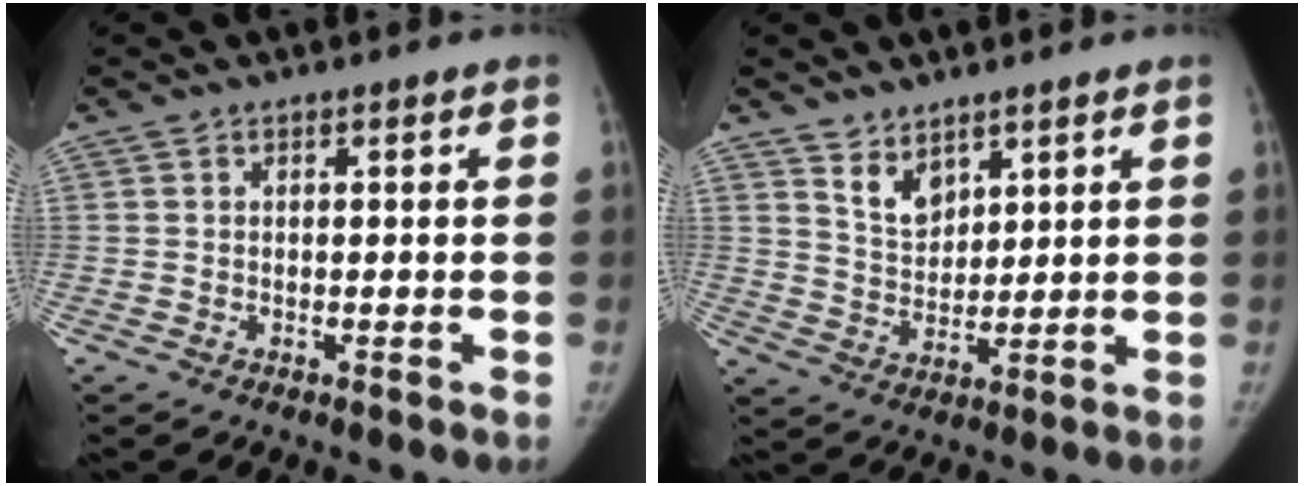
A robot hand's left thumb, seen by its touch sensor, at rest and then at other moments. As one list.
[{"total": 5.5, "force": [3.9, 3.0, 2.4], "torque": [-0.021, -0.036, 0.081]}]